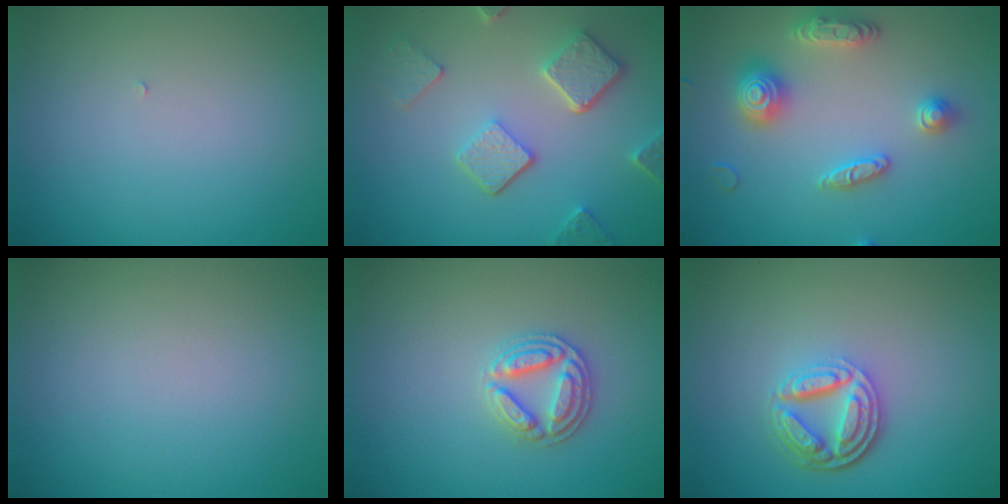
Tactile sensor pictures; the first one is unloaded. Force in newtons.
{"total": 5.0, "press": 3.9, "slide": 3.2}
{"total": 3.8, "press": 3.7, "slide": 0.6}
{"total": 0.0}
{"total": 2.8, "press": 2.8, "slide": 0.3}
{"total": 4.6, "press": 3.5, "slide": 3.0}